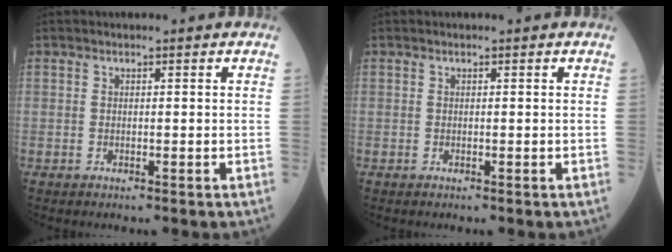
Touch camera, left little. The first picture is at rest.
{"total": 0.0}